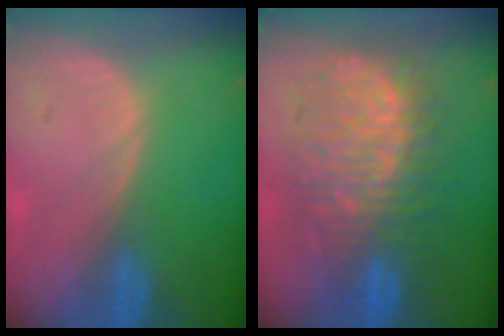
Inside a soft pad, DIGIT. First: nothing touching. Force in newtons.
{"total": 12.3, "press": 12.2, "slide": 1.3}